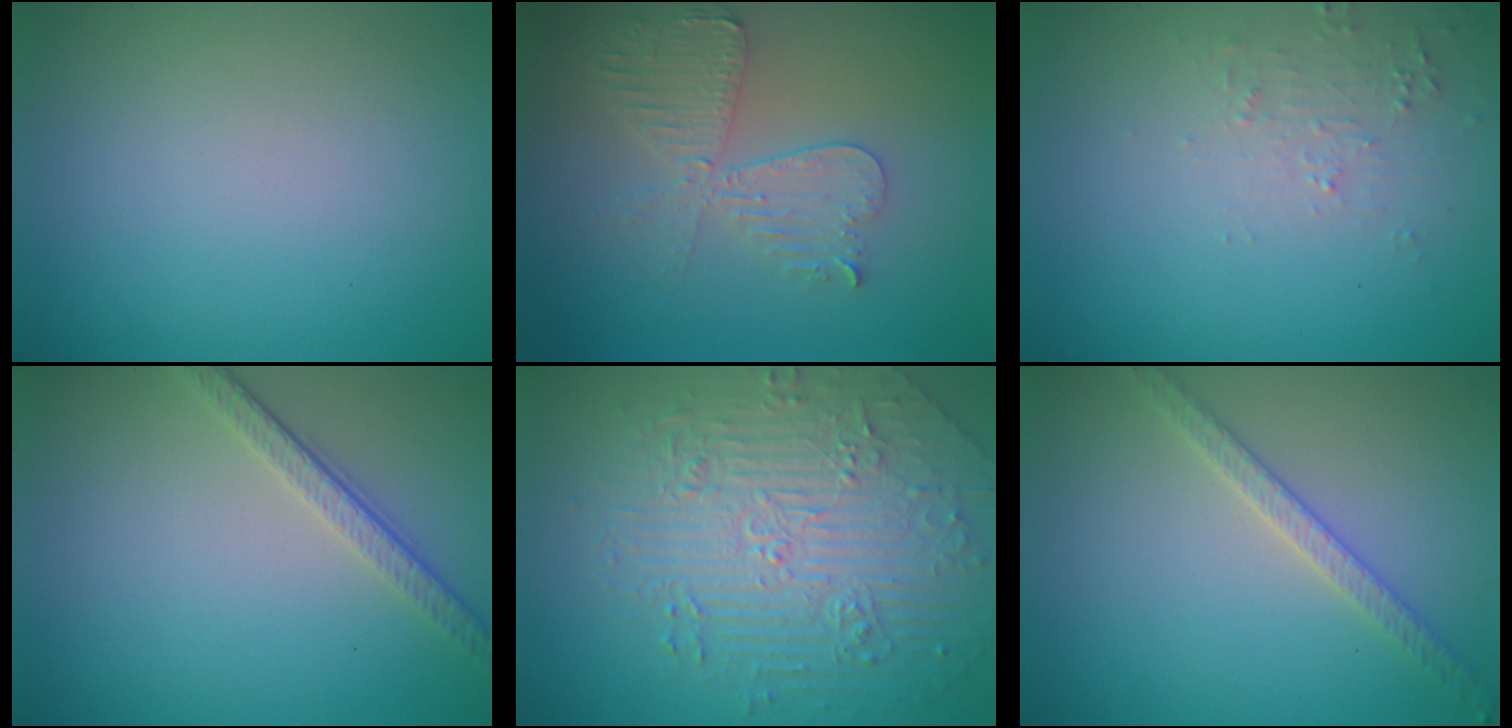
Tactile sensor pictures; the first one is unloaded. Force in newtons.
{"total": 4.4, "press": 3.8, "slide": 2.2}
{"total": 2.1, "press": 2.0, "slide": 0.5}
{"total": 3.3, "press": 2.3, "slide": 2.3}
{"total": 5.3, "press": 5.0, "slide": 1.6}
{"total": 2.5, "press": 2.4, "slide": 0.4}